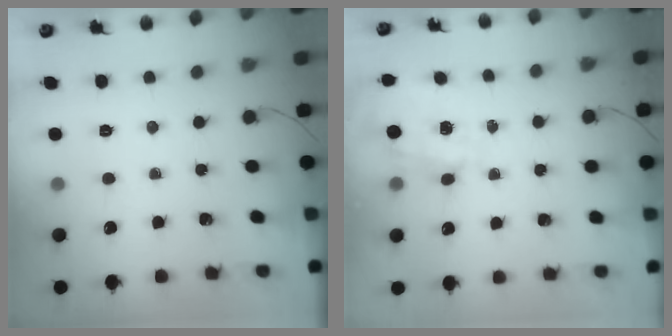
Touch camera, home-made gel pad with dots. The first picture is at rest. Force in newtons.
{"total": 8.7, "press": 8.7, "slide": 0.9}